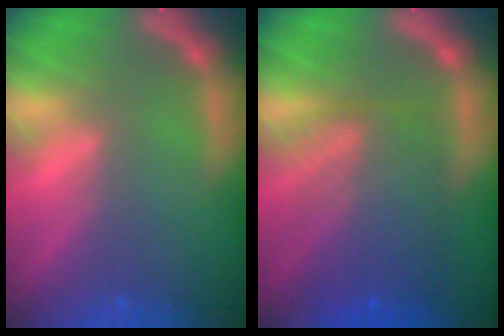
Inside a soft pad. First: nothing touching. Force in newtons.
{"total": 7.6}